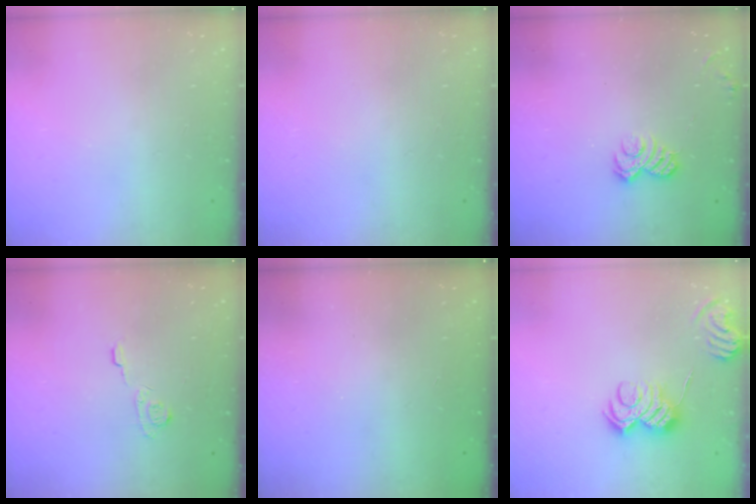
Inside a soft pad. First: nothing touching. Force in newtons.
{"total": 0.0}
{"total": 4.7, "press": 4.5, "slide": 1.3}
{"total": 6.2, "press": 6.2, "slide": 0.5}
{"total": 2.3, "press": 2.2, "slide": 0.7}
{"total": 9.6, "press": 9.6, "slide": 0.5}